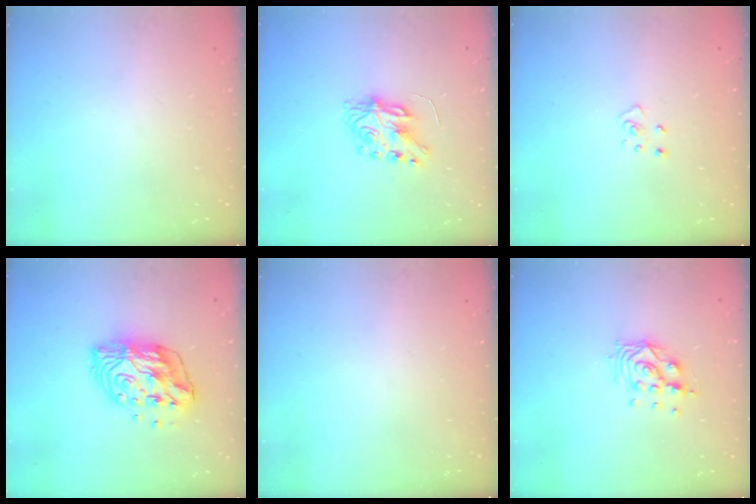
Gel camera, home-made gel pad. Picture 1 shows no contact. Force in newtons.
{"total": 7.5, "press": 7.5, "slide": 0.3}
{"total": 4.1, "press": 4.1, "slide": 0.3}
{"total": 13.2, "press": 13.2, "slide": 1.1}
{"total": 0.0}
{"total": 9.3, "press": 9.3, "slide": 0.9}